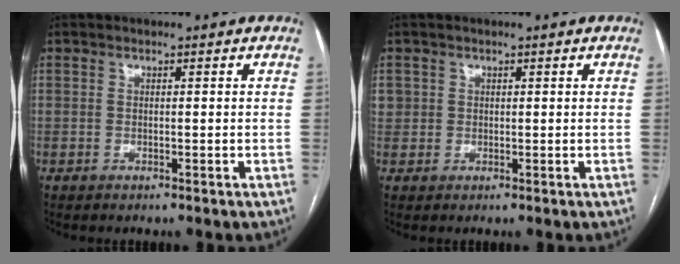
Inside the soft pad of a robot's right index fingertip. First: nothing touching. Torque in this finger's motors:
{"motor_torque": [-0.06, -0.01, 0.02, 0.01]}